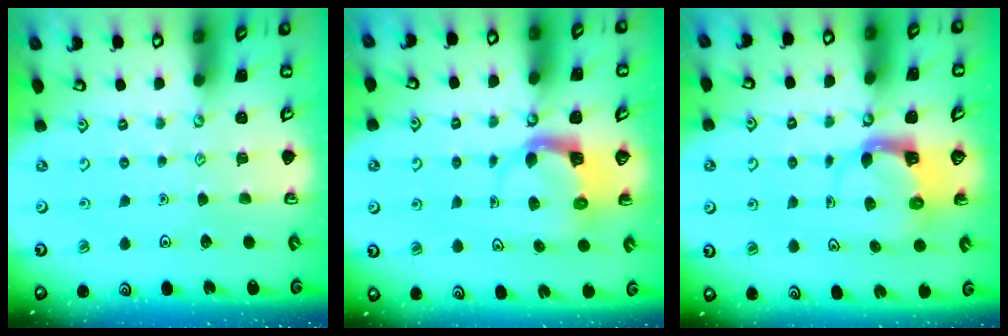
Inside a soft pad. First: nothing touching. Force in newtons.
{"total": 3.6, "press": 3.6, "slide": 0.7}
{"total": 3.9, "press": 3.8, "slide": 0.6}